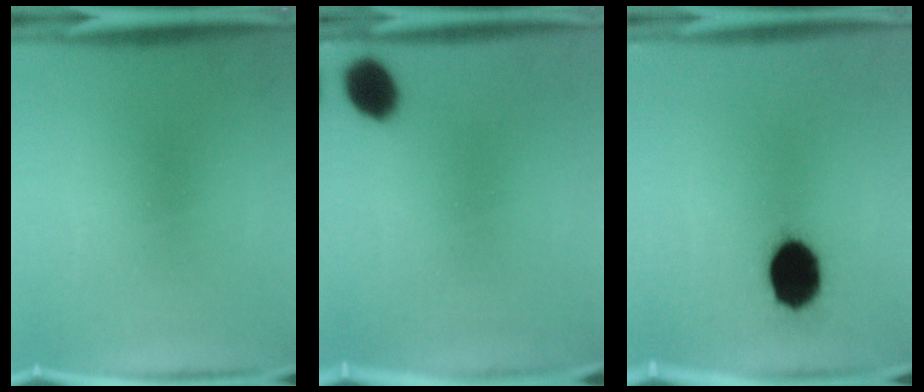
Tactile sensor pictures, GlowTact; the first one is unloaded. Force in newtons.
{"total": 7.3}
{"total": 14.1}